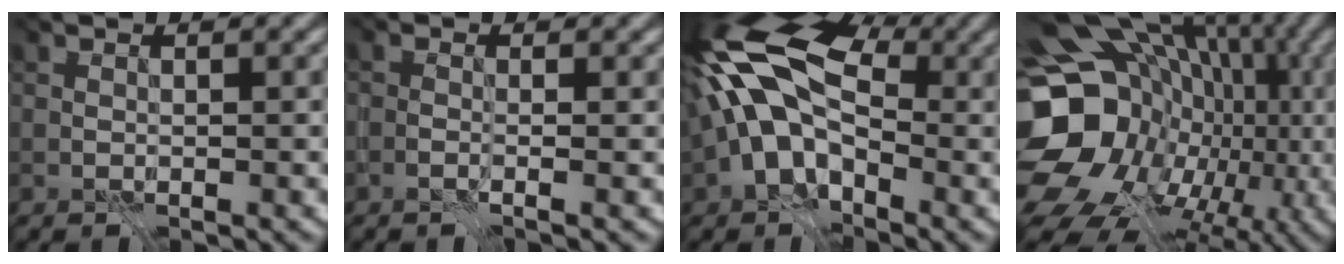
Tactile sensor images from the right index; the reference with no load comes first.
{"total": 1.3, "force": [-1.0, -0.1, 0.9], "torque": [0.002, -0.002, -0.025]}
{"total": 12.2, "force": [-2.2, 6.7, 9.9], "torque": [-0.187, 0.004, -0.040]}
{"total": 18.5, "force": [-3.9, 15.4, 9.5], "torque": [-0.159, -0.024, -0.050]}